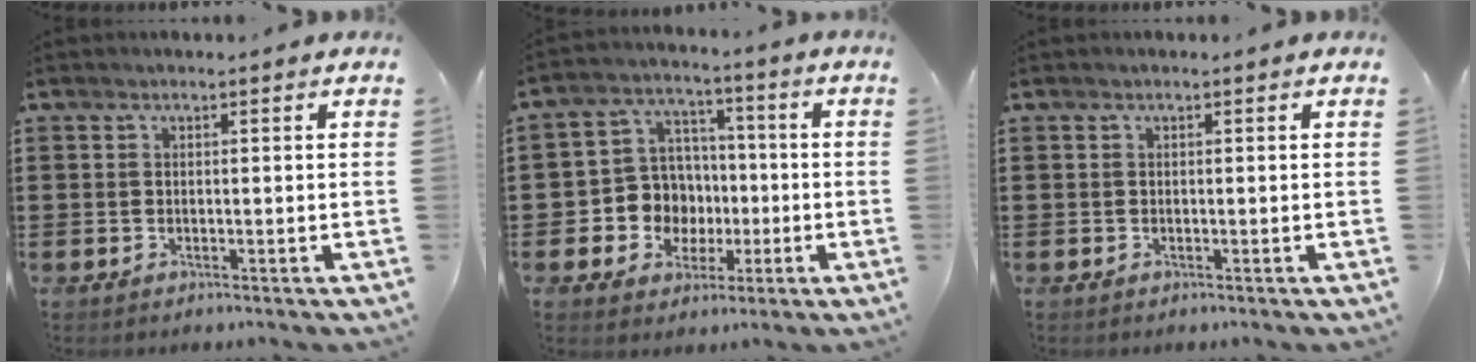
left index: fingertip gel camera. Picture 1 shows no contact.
{"total": 8.8, "force": [-0.9, 8.4, 2.3], "torque": [-0.087, 0.011, -0.006]}
{"total": 0.0}